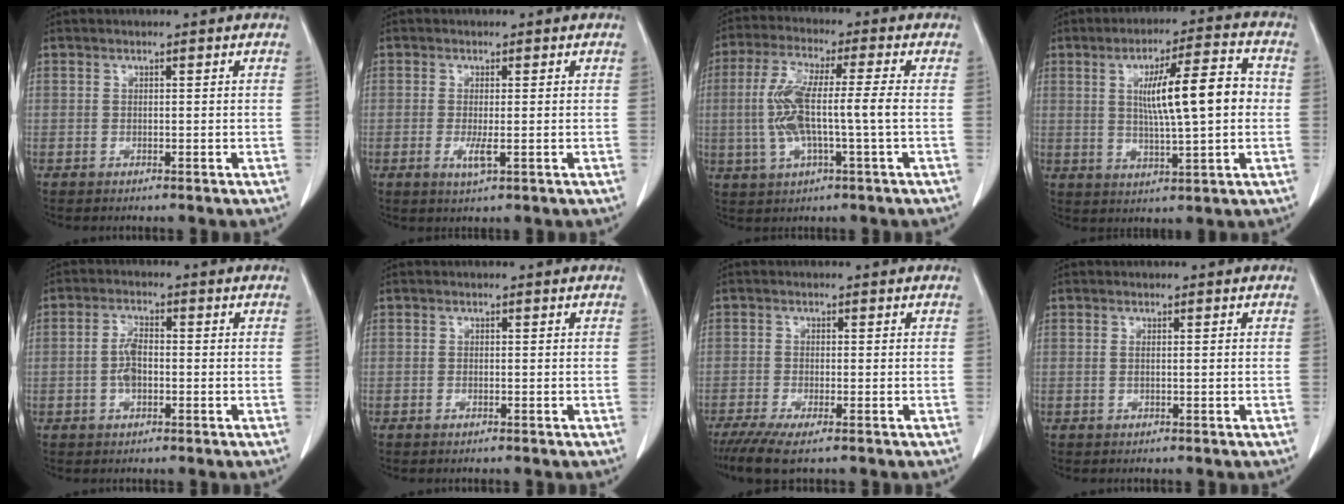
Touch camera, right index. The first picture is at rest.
{"total": 2.7, "force": [-0.7, 0.4, 2.6], "torque": [-0.049, -0.007, -0.010]}
{"total": 10.2, "force": [-0.8, 1.2, 10.1], "torque": [-0.212, 0.012, -0.017]}
{"total": 11.9, "force": [1.2, 1.6, 11.8], "torque": [-0.188, 0.016, 0.021]}
{"total": 3.8, "force": [-0.7, 1.8, 3.3], "torque": [-0.070, 0.005, -0.016]}
{"total": 0.5, "force": [-0.4, 0.1, 0.4], "torque": [-0.010, -0.001, -0.004]}
{"total": 5.1, "force": [-3.6, 0.6, 3.6], "torque": [-0.063, -0.014, -0.061]}
{"total": 1.1, "force": [0.0, 0.2, 1.1], "torque": [-0.024, 0.003, 0.004]}